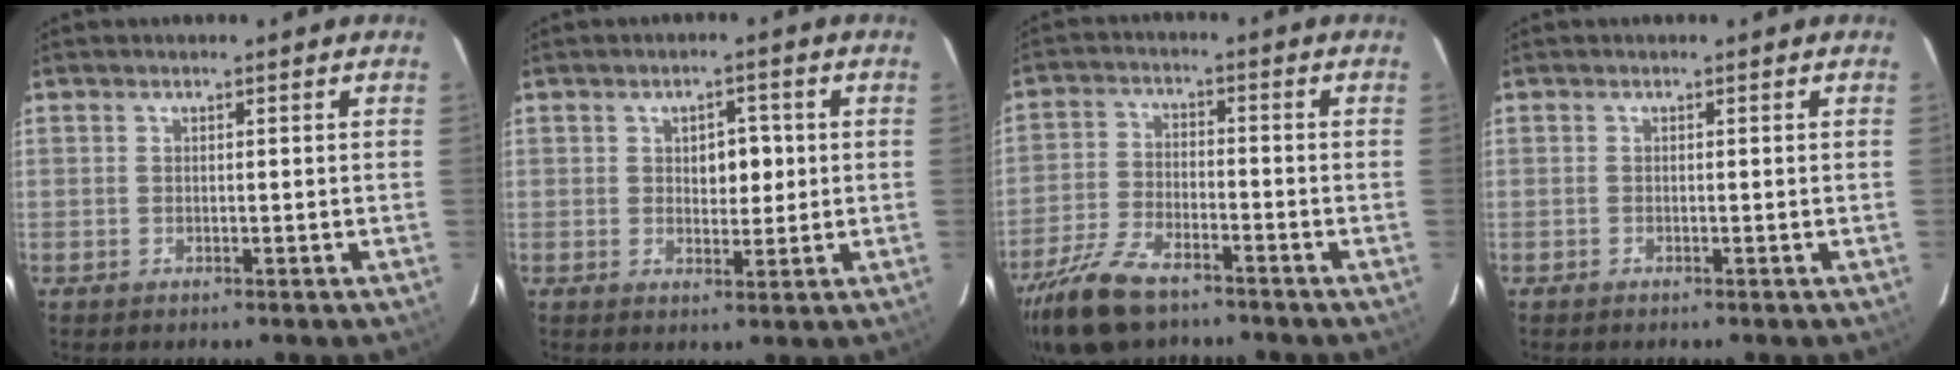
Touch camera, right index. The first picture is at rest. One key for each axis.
{"total": 4.1, "fx": 0.6, "fy": 2.4, "fz": 3.3, "tx": -0.043, "ty": 0.006, "tz": 0.013}
{"total": 10.3, "fx": -7.6, "fy": 3.5, "fz": 5.9, "tx": -0.127, "ty": -0.018, "tz": -0.140}
{"total": 0.0}